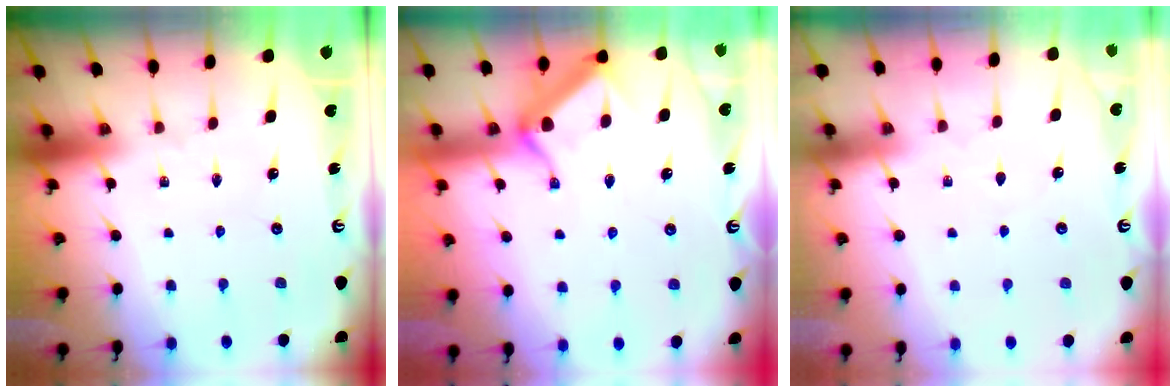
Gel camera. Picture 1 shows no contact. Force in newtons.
{"total": 10.3, "press": 10.3, "slide": 0.4}
{"total": 2.1, "press": 2.0, "slide": 0.3}